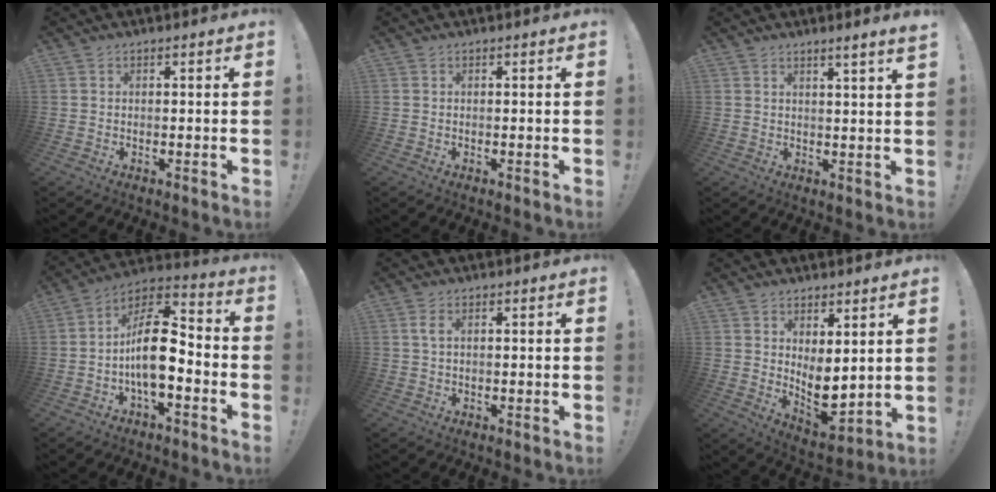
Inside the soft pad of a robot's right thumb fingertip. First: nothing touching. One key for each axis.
{"total": 0.0}
{"total": 3.4, "fx": 2.4, "fy": -0.9, "fz": 2.2, "tx": -0.020, "ty": -0.023, "tz": 0.035}
{"total": 15.2, "fx": -3.1, "fy": 7.1, "fz": 13.1, "tx": -0.229, "ty": 0.022, "tz": -0.050}
{"total": 2.3, "fx": 0.6, "fy": 1.1, "fz": 1.9, "tx": -0.040, "ty": 0.005, "tz": 0.010}
{"total": 7.0, "fx": 2.3, "fy": 3.6, "fz": 5.5, "tx": -0.057, "ty": -0.045, "tz": 0.053}